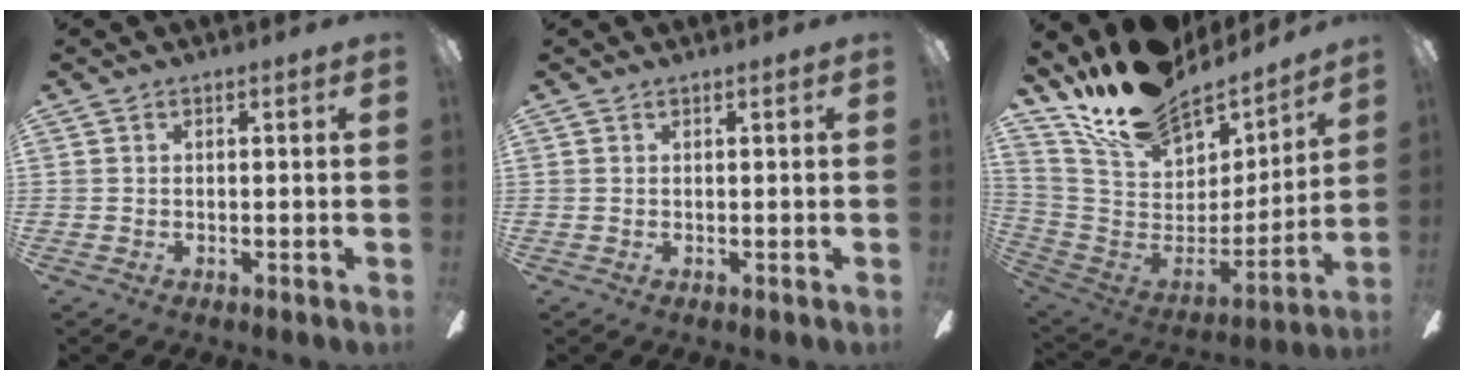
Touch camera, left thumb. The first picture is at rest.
{"total": 0.0}
{"total": 20.7, "force": [17.0, 9.0, 7.7], "torque": [-0.146, -0.119, 0.308]}